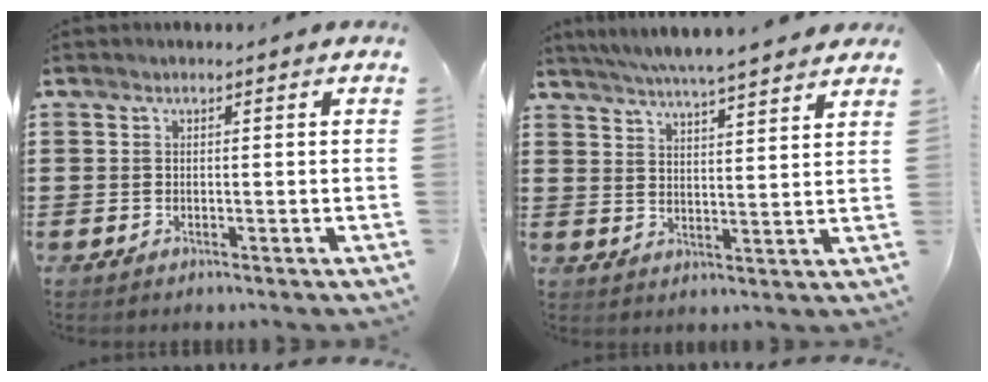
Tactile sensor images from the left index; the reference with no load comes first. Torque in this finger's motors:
{"motor_torque": [1.41, 0.73, 0.95, 0.15]}